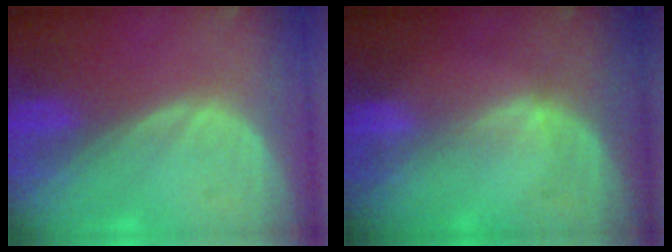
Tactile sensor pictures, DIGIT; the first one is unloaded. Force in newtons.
{"total": 1.3, "press": 0.9, "slide": 0.9}